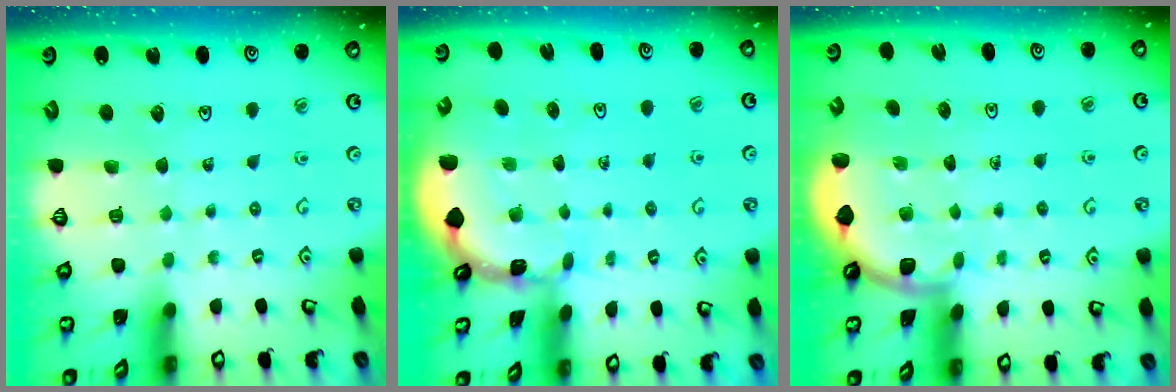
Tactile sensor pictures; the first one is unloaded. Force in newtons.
{"total": 1.0, "press": 1.0, "slide": 0.2}
{"total": 1.9, "press": 1.9, "slide": 0.0}